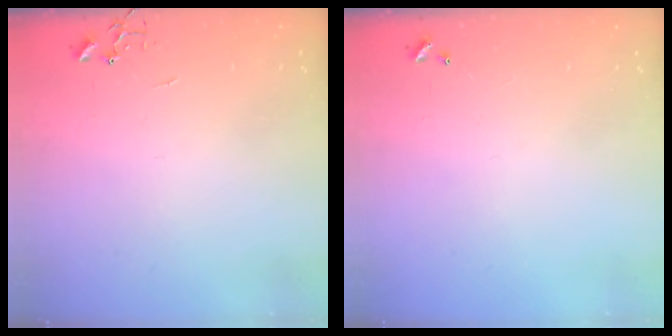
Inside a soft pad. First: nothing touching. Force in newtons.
{"total": 0.0}